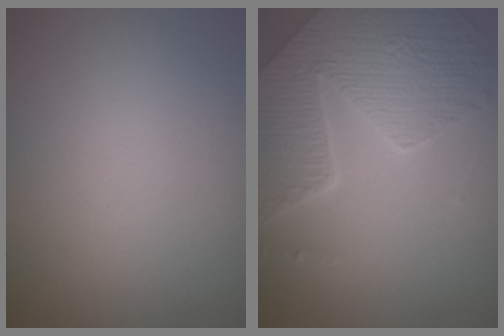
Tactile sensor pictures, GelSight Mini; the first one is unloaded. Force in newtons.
{"total": 7.2, "press": 5.5, "slide": 4.7}